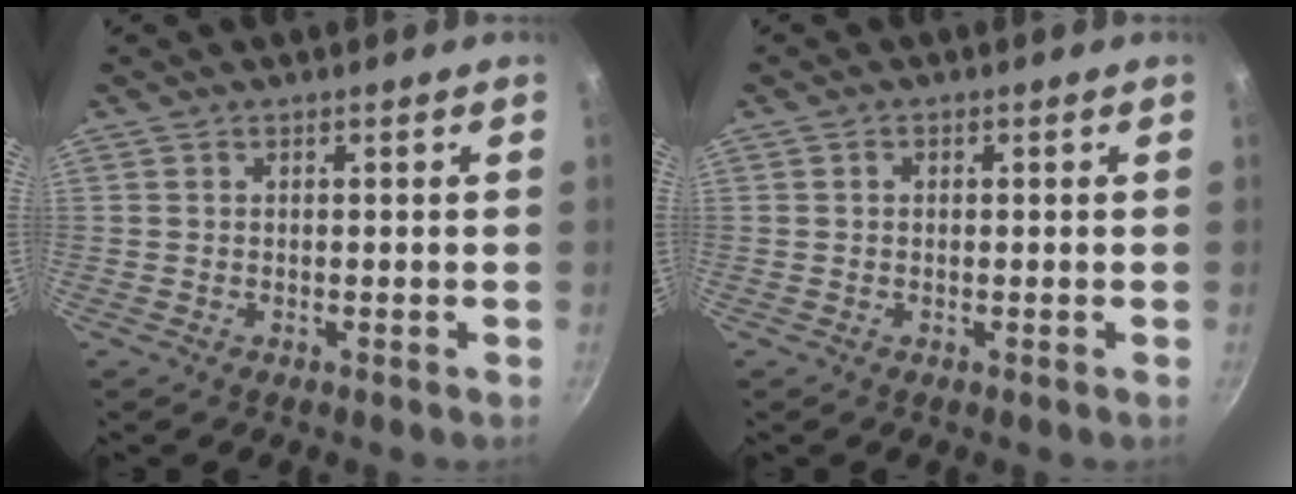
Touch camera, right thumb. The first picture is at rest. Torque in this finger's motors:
{"motor_torque": [-0.28, 0.01, 0.08, 0.01, -0.03]}